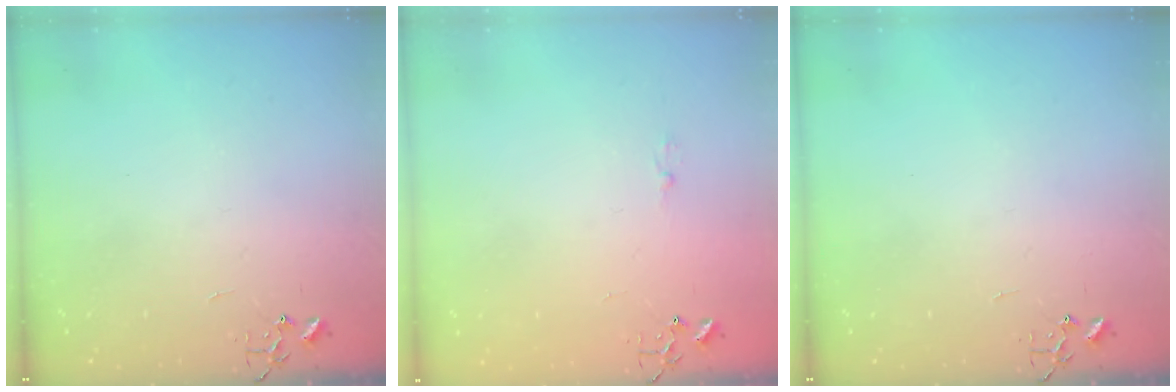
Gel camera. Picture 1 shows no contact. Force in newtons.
{"total": 3.4, "press": 3.4, "slide": 0.5}
{"total": 0.0}